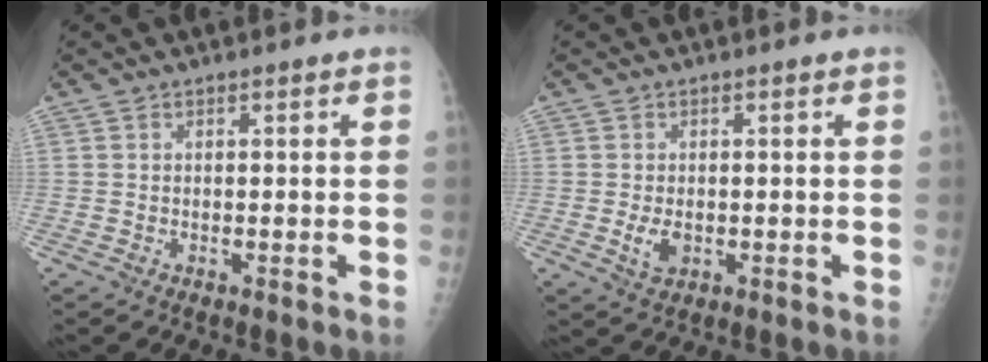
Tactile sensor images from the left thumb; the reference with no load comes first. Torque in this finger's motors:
{"motor_torque": [-0.28, 0.36, 0.38, 0.11, 0.05]}